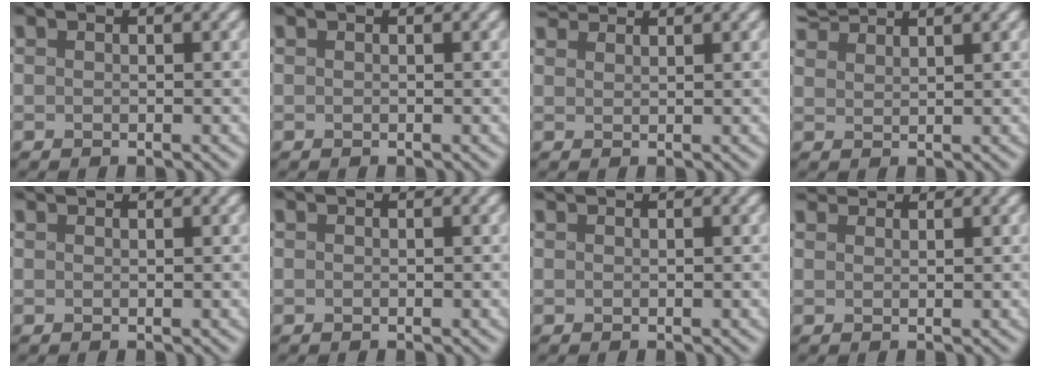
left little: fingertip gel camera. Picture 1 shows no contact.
{"total": 0.0}
{"total": 2.6, "force": [2.4, 0.5, 0.7], "torque": [-0.023, 0.017, 0.044]}
{"total": 3.5, "force": [3.3, 0.3, 1.0], "torque": [-0.031, 0.020, 0.064]}
{"total": 1.0, "force": [1.0, -0.1, 0.1], "torque": [-0.004, 0.010, 0.021]}
{"total": 0.0}
{"total": 0.5, "force": [0.5, 0.0, 0.1], "torque": [-0.004, 0.006, 0.014]}
{"total": 2.4, "force": [2.2, 0.6, 0.6], "torque": [-0.025, 0.011, 0.043]}